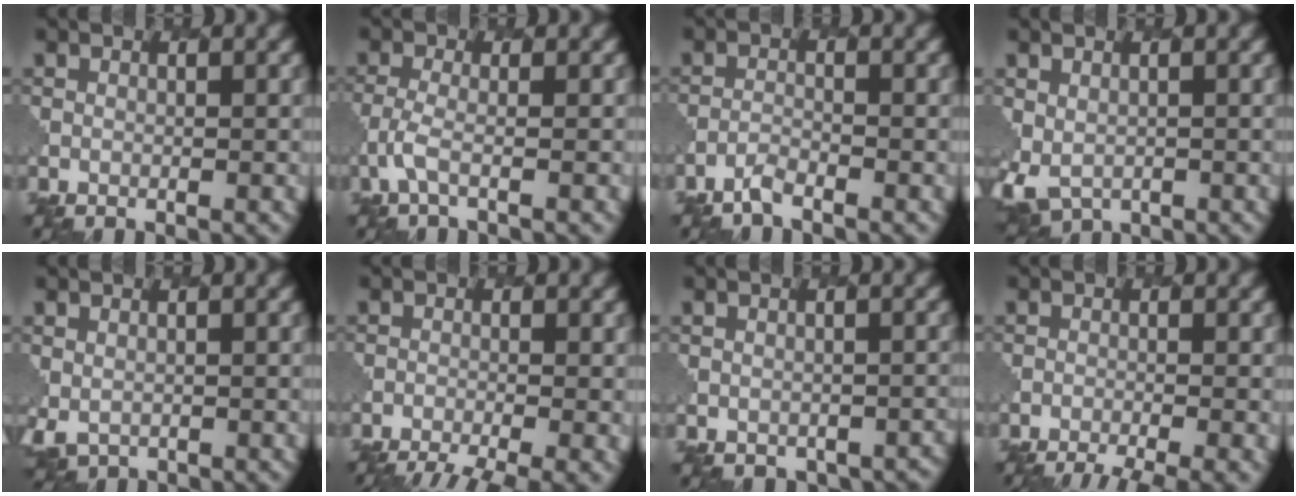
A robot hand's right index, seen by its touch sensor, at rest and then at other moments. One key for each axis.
{"total": 2.0, "fx": -0.9, "fy": 0.4, "fz": 1.7, "tx": -0.039, "ty": -0.004, "tz": -0.029}
{"total": 1.3, "fx": -1.2, "fy": 0.1, "fz": 0.3, "tx": -0.008, "ty": -0.001, "tz": -0.028}
{"total": 3.8, "fx": -0.9, "fy": 2.9, "fz": 2.2, "tx": -0.047, "ty": -0.022, "tz": 0.003}
{"total": 1.8, "fx": -0.4, "fy": 1.6, "fz": 0.8, "tx": -0.018, "ty": -0.013, "tz": 0.004}
{"total": 6.4, "fx": -4.8, "fy": 1.5, "fz": 3.9, "tx": -0.063, "ty": -0.025, "tz": -0.068}
{"total": 2.5, "fx": -1.9, "fy": 1.5, "fz": 0.6, "tx": -0.011, "ty": -0.010, "tz": -0.007}
{"total": 5.0, "fx": -3.9, "fy": 1.1, "fz": 3.0, "tx": -0.041, "ty": -0.014, "tz": -0.055}